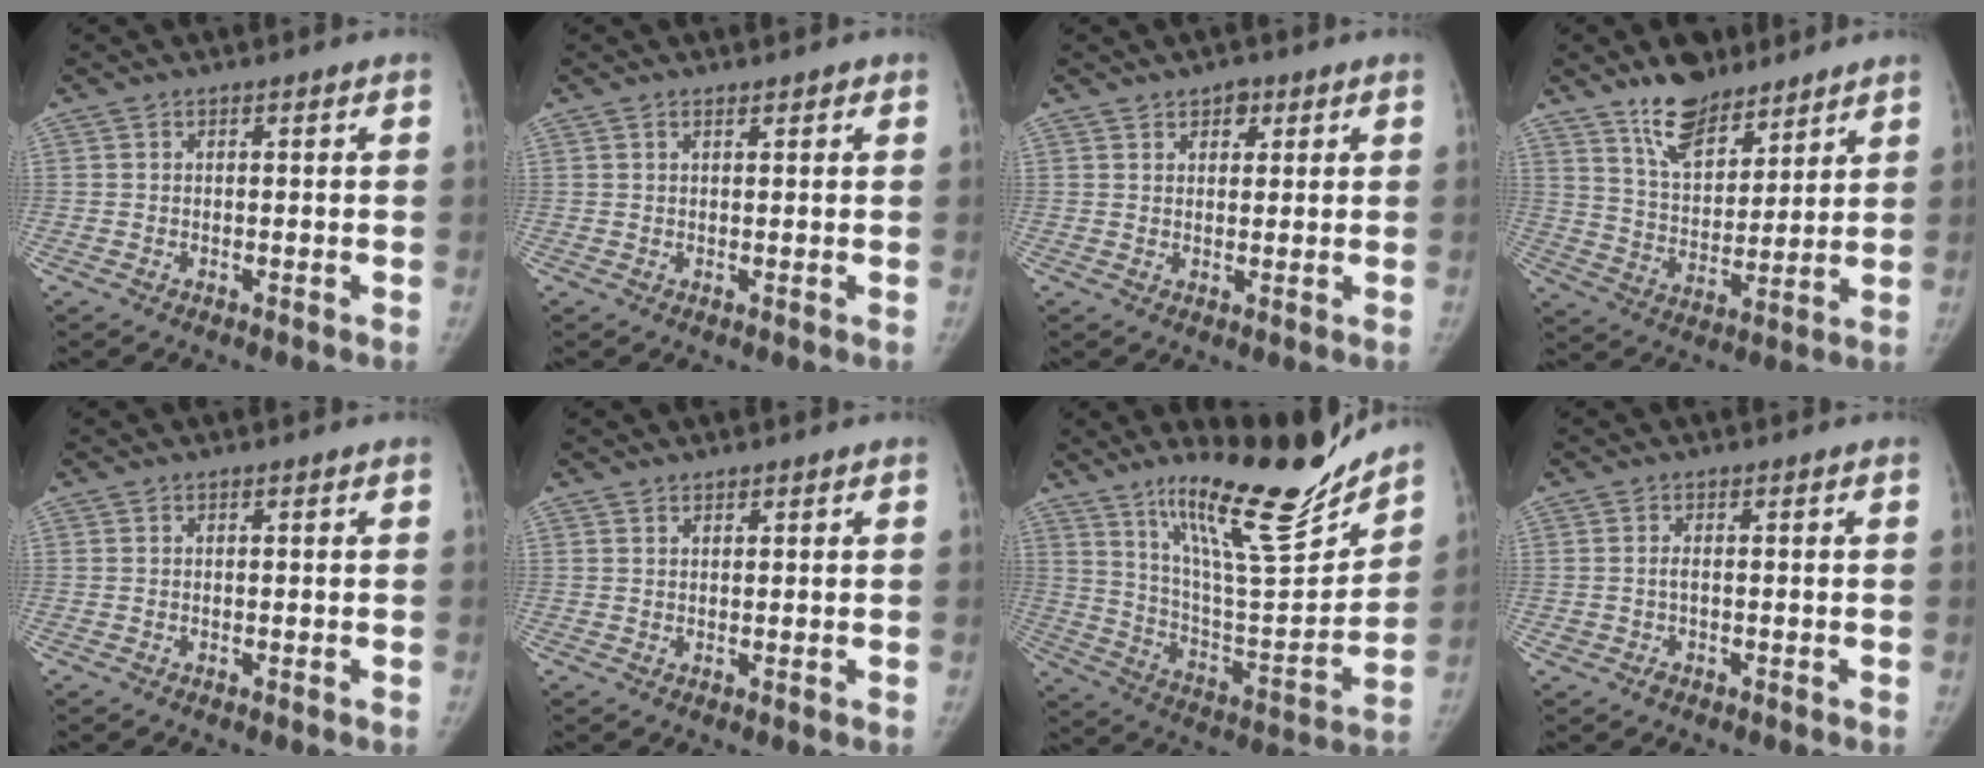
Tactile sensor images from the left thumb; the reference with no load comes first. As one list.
[{"total": 1.1, "force": [0.8, 0.5, 0.6], "torque": [-0.008, -0.003, 0.011]}, {"total": 3.0, "force": [1.7, 1.9, 1.5], "torque": [-0.005, -0.008, 0.026]}, {"total": 12.9, "force": [9.6, 5.8, 6.3], "torque": [-0.076, -0.063, 0.174]}, {"total": 0.0}, {"total": 0.9, "force": [0.8, 0.3, 0.2], "torque": [-0.001, -0.006, 0.013]}, {"total": 22.9, "force": [17.7, 4.4, 13.8], "torque": [-0.183, -0.114, 0.295]}, {"total": 1.3, "force": [-0.3, 0.9, 0.9], "torque": [-0.016, 0.001, -0.004]}]